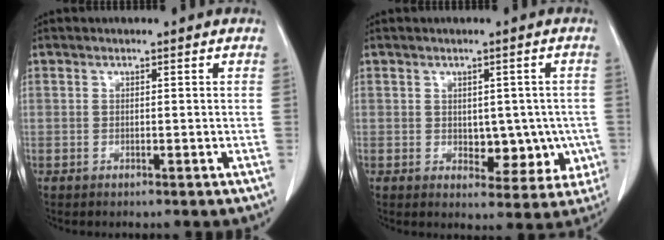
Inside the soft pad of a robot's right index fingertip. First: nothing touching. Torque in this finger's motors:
{"motor_torque": [0.03, 0.18, 0.03, 0.00]}